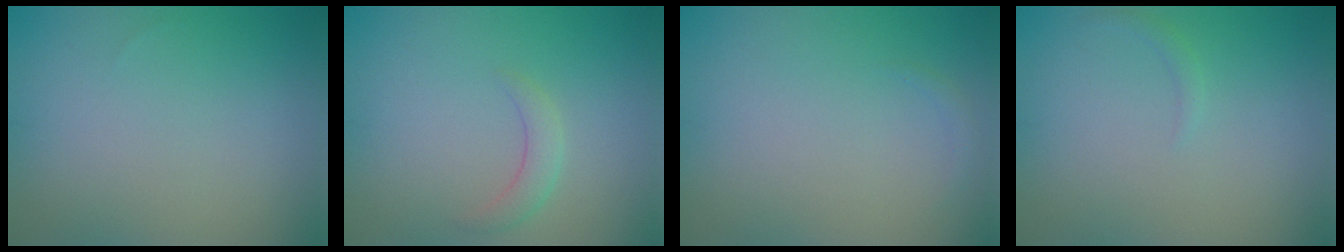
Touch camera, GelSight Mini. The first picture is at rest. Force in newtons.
{"total": 1.7, "press": 1.7, "slide": 0.0}
{"total": 0.5, "press": 0.5, "slide": 0.1}
{"total": 0.7, "press": 0.7, "slide": 0.1}